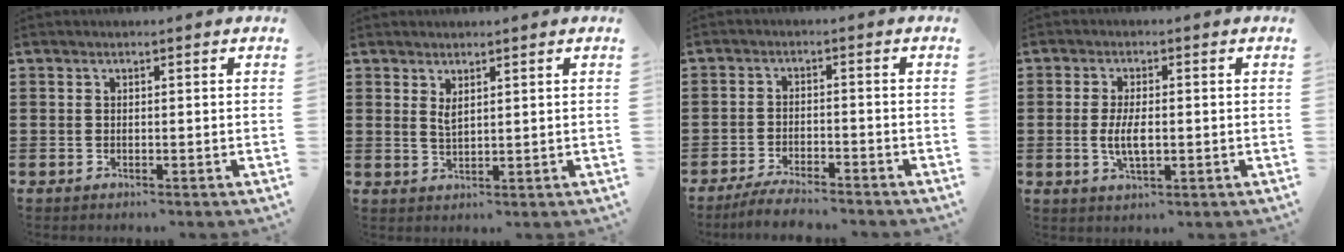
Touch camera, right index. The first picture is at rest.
{"total": 2.0, "force": [1.2, 0.7, 1.5], "torque": [-0.031, 0.002, 0.021]}
{"total": 3.9, "force": [-3.8, 0.2, 1.0], "torque": [-0.017, 0.003, -0.074]}
{"total": 4.5, "force": [-0.5, 1.9, 4.0], "torque": [-0.087, -0.002, -0.012]}